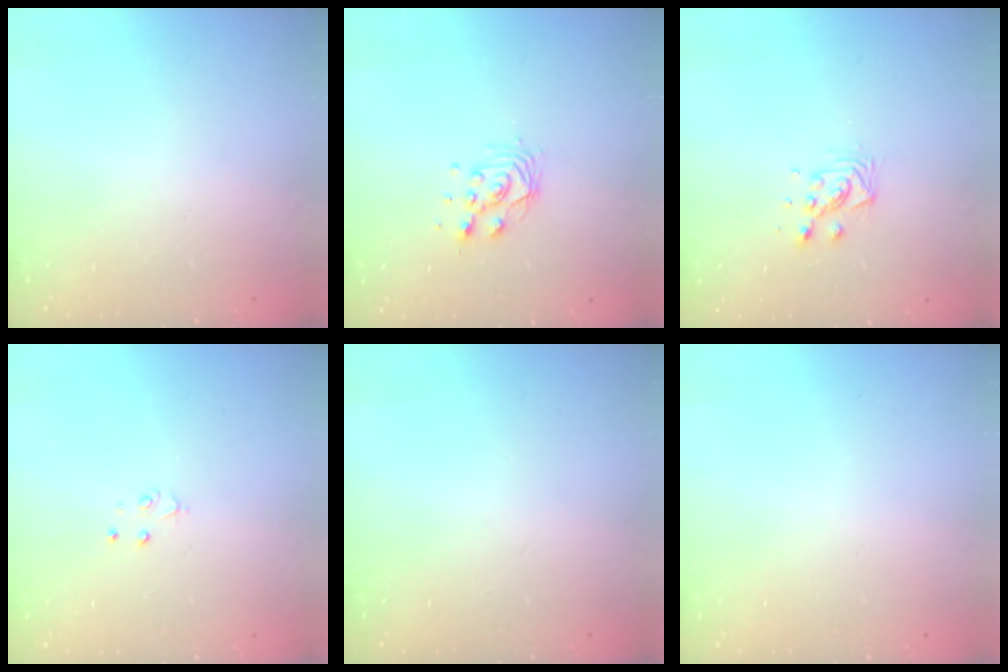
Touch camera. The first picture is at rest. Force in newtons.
{"total": 7.4, "press": 7.4, "slide": 0.8}
{"total": 6.1, "press": 6.1, "slide": 0.5}
{"total": 2.8, "press": 2.8, "slide": 0.3}
{"total": 0.0}
{"total": 0.0}